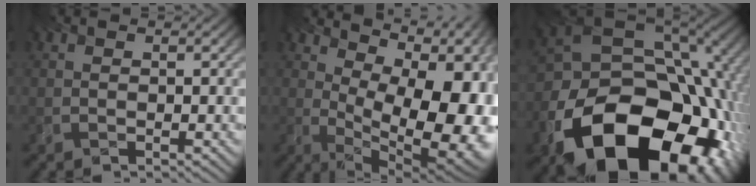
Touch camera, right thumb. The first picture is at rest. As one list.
[{"total": 15.7, "force": [2.2, 7.5, 13.6], "torque": [-0.159, 0.017, 0.056]}, {"total": 22.5, "force": [-11.8, 14.9, 12.0], "torque": [-0.245, -0.087, -0.166]}]